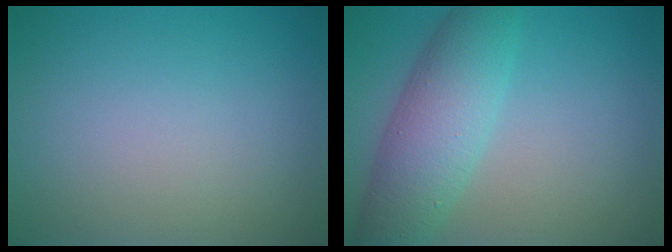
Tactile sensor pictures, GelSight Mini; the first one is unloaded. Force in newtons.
{"total": 6.2, "press": 6.2, "slide": 0.2}